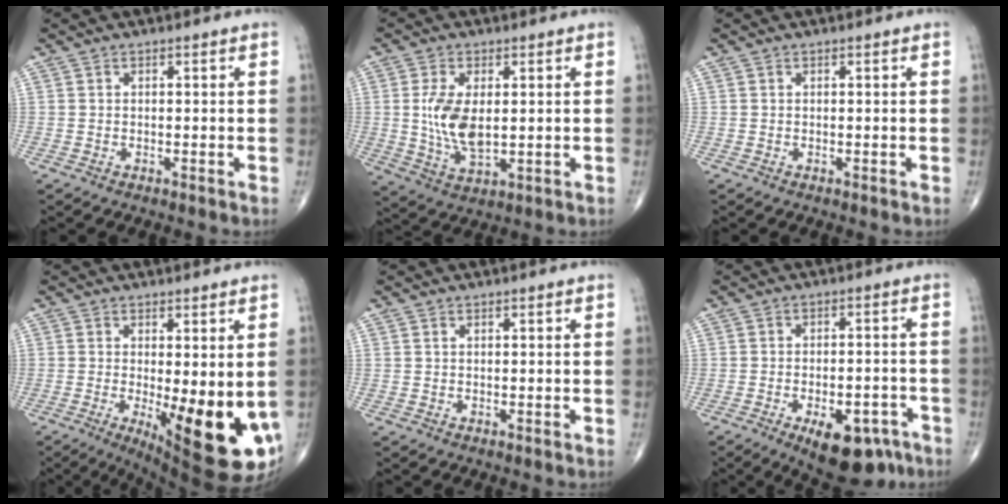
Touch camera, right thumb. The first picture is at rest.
{"total": 9.1, "force": [0.7, 4.6, 7.8], "torque": [-0.156, -0.014, 0.023]}
{"total": 0.0}
{"total": 15.9, "force": [-3.1, 5.0, 14.7], "torque": [-0.179, -0.029, -0.023]}
{"total": 0.0}
{"total": 12.5, "force": [-7.0, 5.9, 8.6], "torque": [-0.098, 0.024, -0.090]}